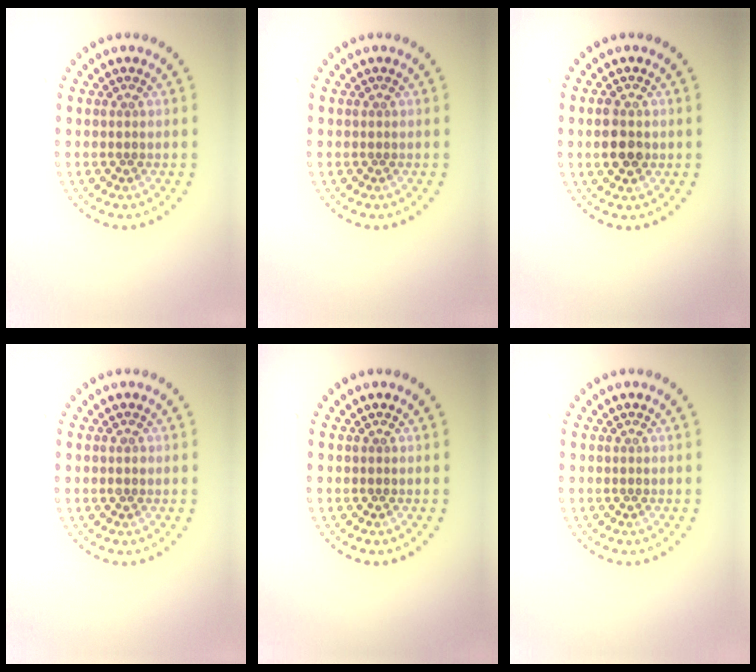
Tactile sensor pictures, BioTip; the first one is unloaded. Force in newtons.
{"total": 0.0}
{"total": 2.8, "press": 2.8, "slide": 0.2}
{"total": 1.0, "press": 1.0, "slide": 0.1}
{"total": 0.0}
{"total": 0.0}